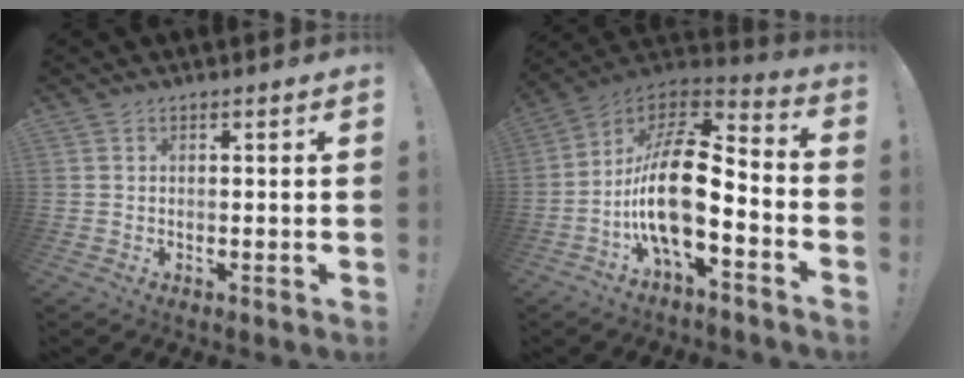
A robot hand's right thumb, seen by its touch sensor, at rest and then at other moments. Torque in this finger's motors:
{"motor_torque": [2.89, 2.11, 0.55, -0.29, 0.36]}